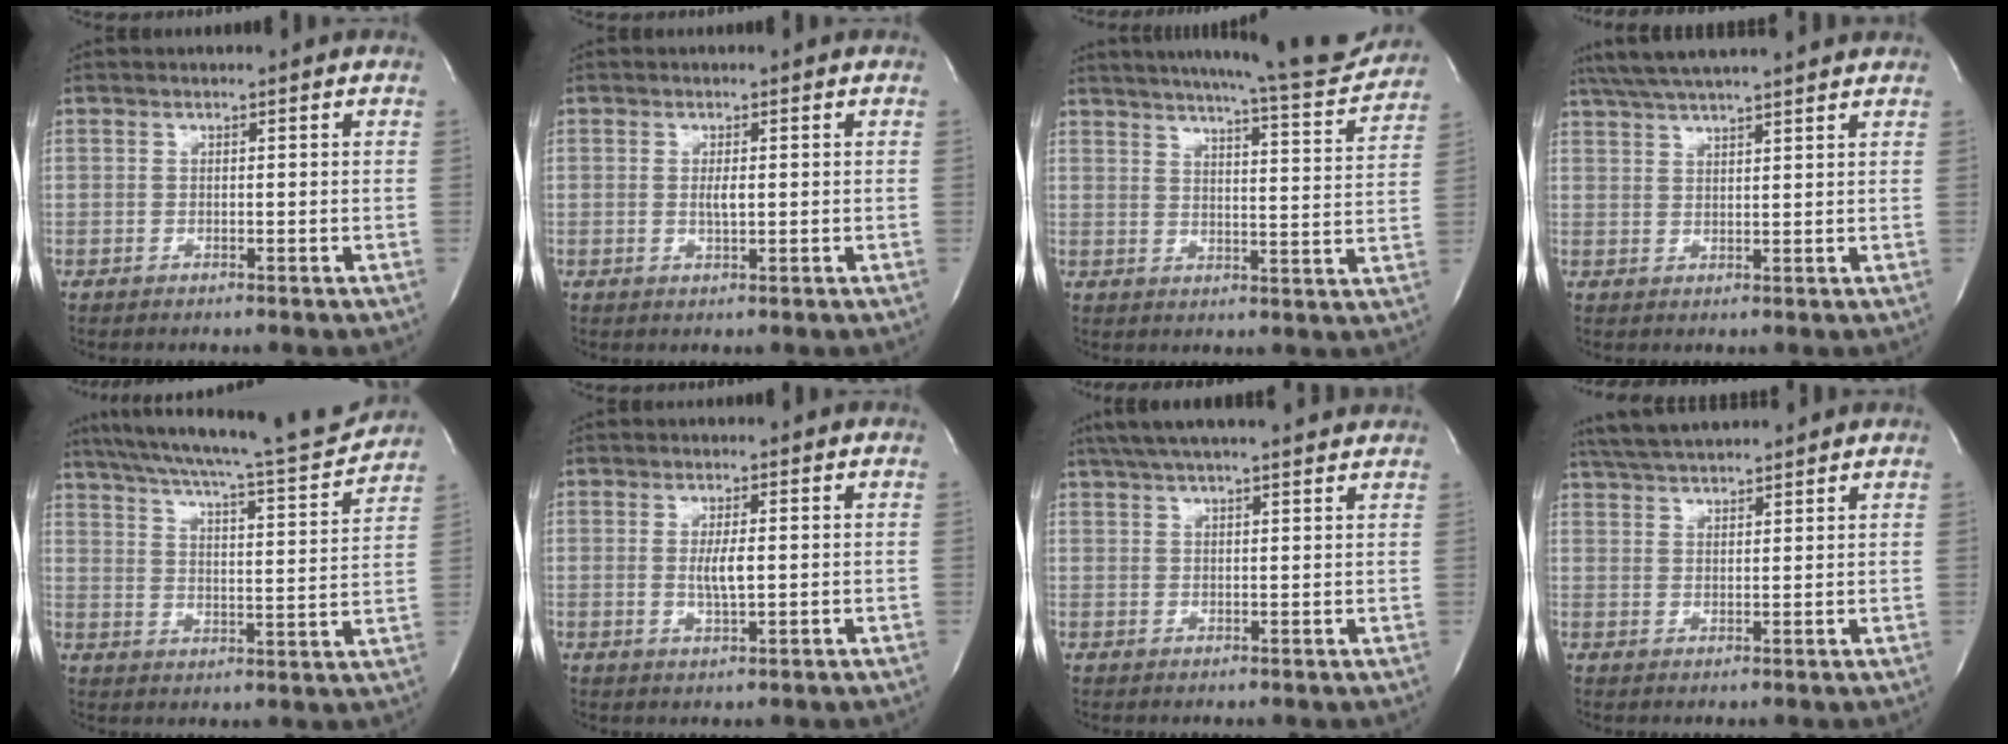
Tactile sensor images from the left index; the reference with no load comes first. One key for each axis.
{"total": 1.7, "fx": 0.1, "fy": 0.3, "fz": 1.6, "tx": -0.034, "ty": -0.002, "tz": 0.003}
{"total": 18.0, "fx": 16.6, "fy": 0.8, "fz": 6.9, "tx": -0.101, "ty": -0.040, "tz": 0.210}
{"total": 13.2, "fx": 11.6, "fy": 0.5, "fz": 6.3, "tx": -0.117, "ty": 0.037, "tz": 0.173}
{"total": 20.8, "fx": 18.8, "fy": 1.3, "fz": 8.9, "tx": -0.151, "ty": -0.022, "tz": 0.261}
{"total": 3.3, "fx": 0.2, "fy": 0.6, "fz": 3.3, "tx": -0.064, "ty": -0.005, "tz": 0.004}
{"total": 14.6, "fx": 12.9, "fy": 1.1, "fz": 6.7, "tx": -0.117, "ty": 0.040, "tz": 0.180}
{"total": 9.1, "fx": 8.3, "fy": 0.9, "fz": 3.5, "tx": -0.069, "ty": 0.033, "tz": 0.138}